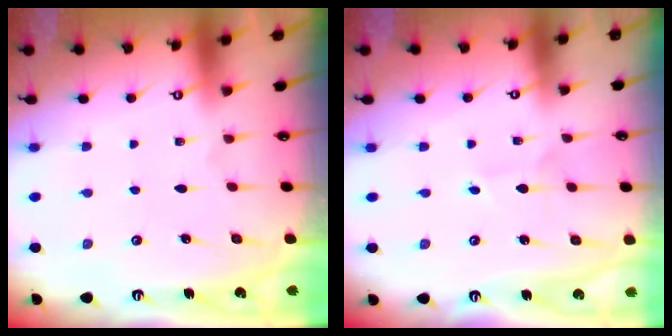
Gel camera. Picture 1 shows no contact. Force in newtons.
{"total": 1.6, "press": 1.5, "slide": 0.1}